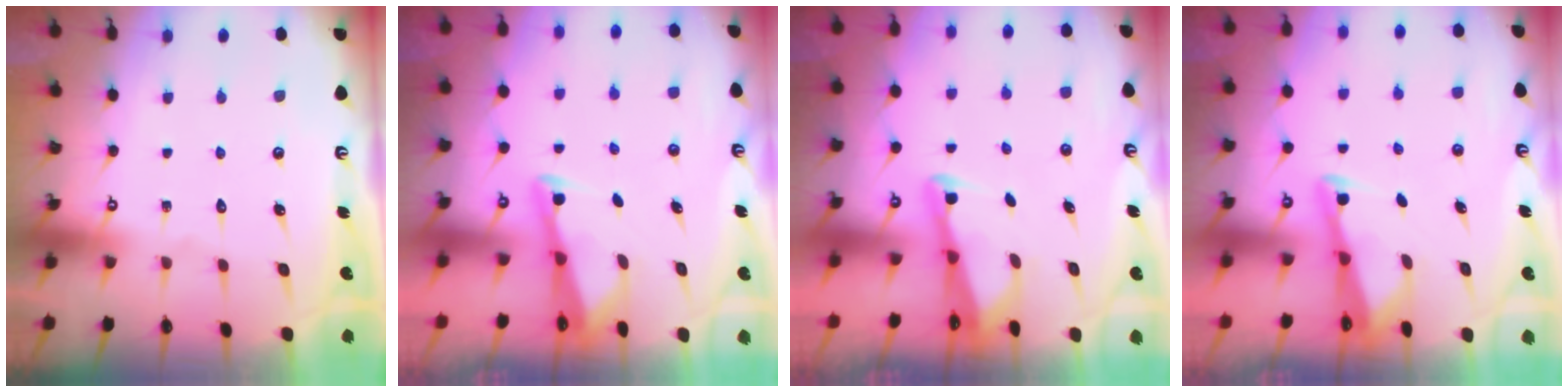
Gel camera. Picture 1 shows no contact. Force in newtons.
{"total": 2.5, "press": 2.5, "slide": 0.1}
{"total": 2.6, "press": 2.6, "slide": 0.2}
{"total": 2.5, "press": 2.5, "slide": 0.1}